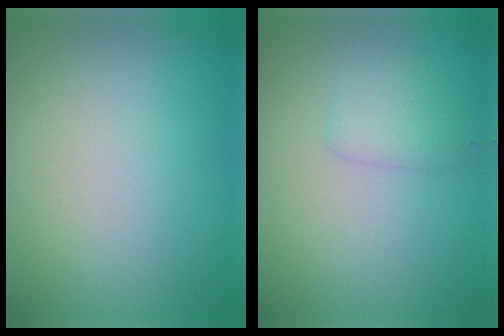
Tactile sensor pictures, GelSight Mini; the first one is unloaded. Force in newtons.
{"total": 1.6, "press": 1.6, "slide": 0.1}